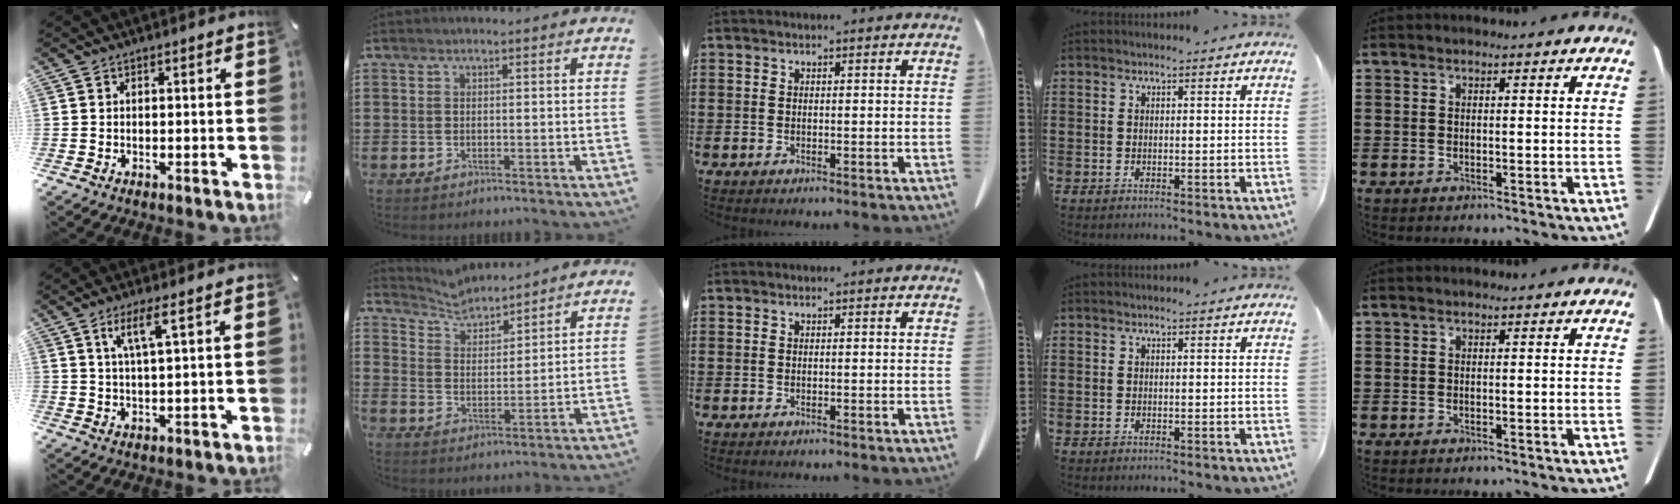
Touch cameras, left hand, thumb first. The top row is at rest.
{"thumb": {"total": 6.4, "force": [2.8, 0.7, 5.7], "torque": [-0.118, 0.002, 0.045]}, "index": {"total": 4.4, "force": [4.3, 0.5, 0.2], "torque": [-0.025, -0.021, 0.077]}}